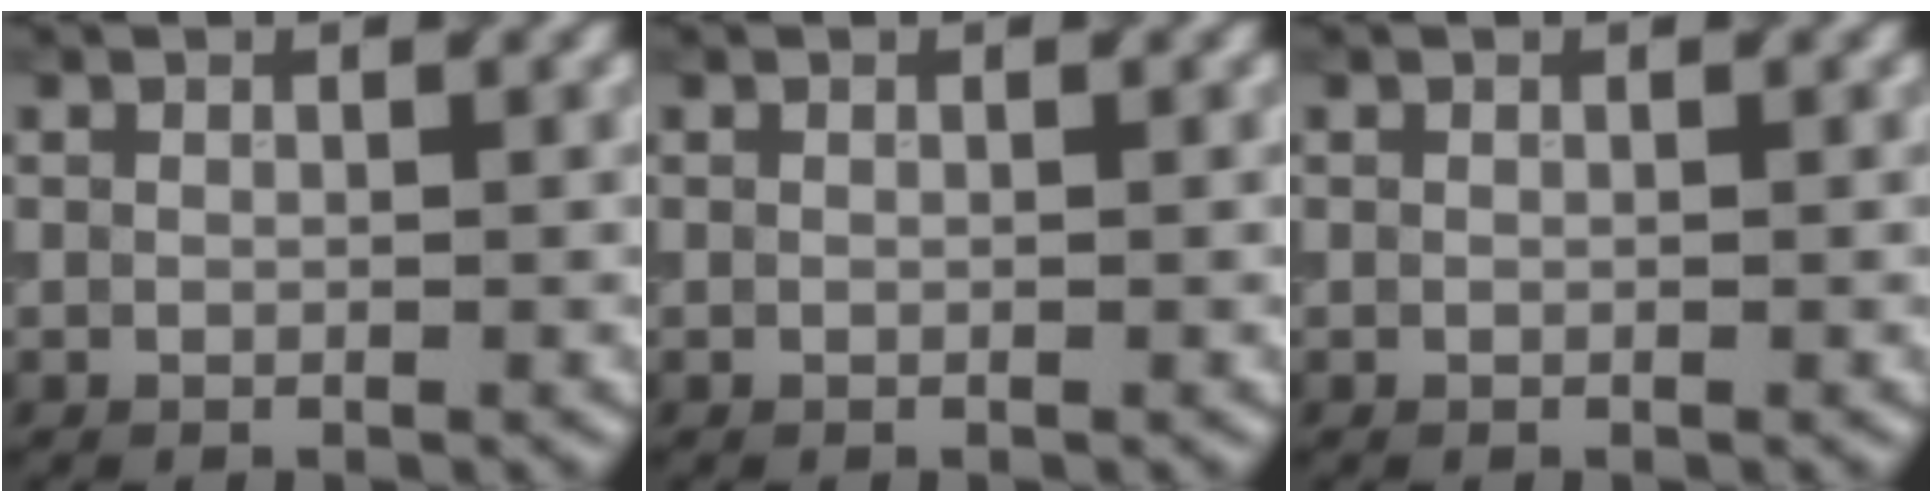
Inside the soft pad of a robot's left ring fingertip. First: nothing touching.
{"total": 0.0}
{"total": 0.0}